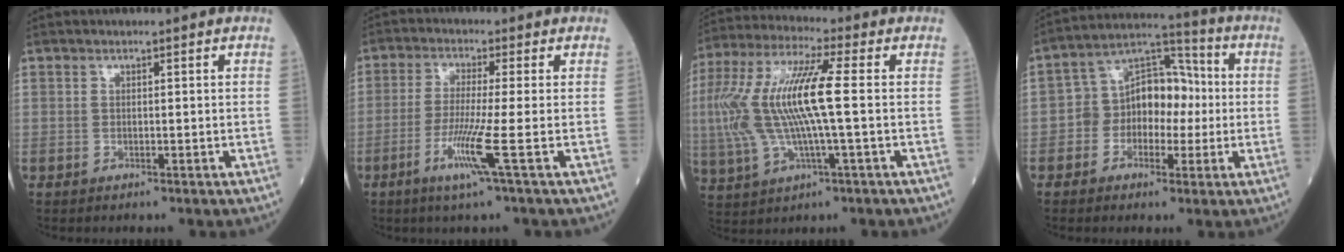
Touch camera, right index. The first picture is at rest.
{"total": 7.0, "force": [-2.7, -1.4, 6.3], "torque": [-0.126, -0.023, -0.059]}
{"total": 15.6, "force": [0.5, 2.5, 15.4], "torque": [-0.339, 0.016, 0.005]}
{"total": 10.8, "force": [-1.1, 7.4, 7.8], "torque": [-0.130, 0.041, -0.022]}